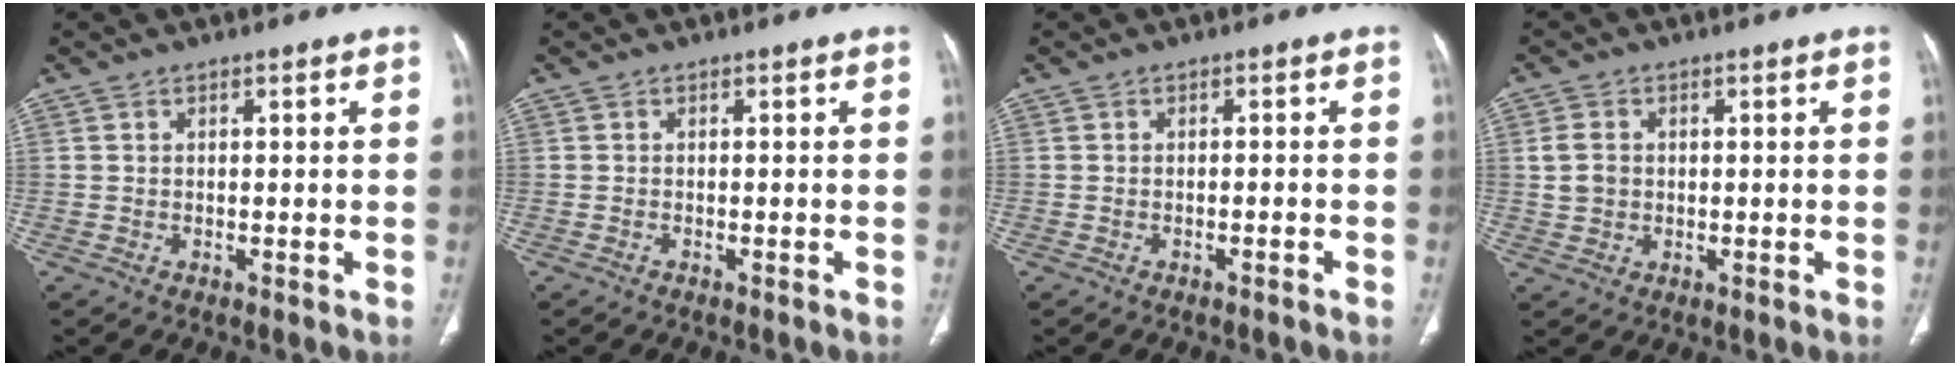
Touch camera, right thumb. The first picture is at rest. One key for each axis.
{"total": 0.0}
{"total": 0.9, "fx": -0.8, "fy": 0.1, "fz": 0.5, "tx": -0.016, "ty": 0.008, "tz": -0.004}
{"total": 3.7, "fx": 0.3, "fy": 3.1, "fz": 2.1, "tx": -0.036, "ty": 0.004, "tz": 0.009}